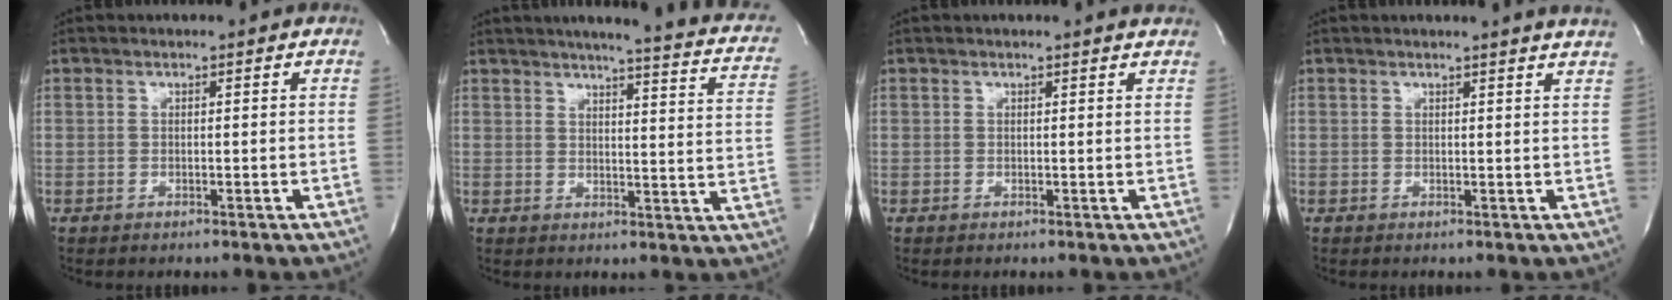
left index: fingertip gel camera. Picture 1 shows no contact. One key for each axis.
{"total": 17.8, "fx": 14.3, "fy": 2.1, "fz": 10.5, "tx": -0.136, "ty": -0.021, "tz": 0.148}
{"total": 1.7, "fx": 1.7, "fy": -0.2, "fz": 0.3, "tx": -0.012, "ty": -0.012, "tz": 0.006}
{"total": 4.4, "fx": 4.1, "fy": -0.8, "fz": 1.4, "tx": -0.018, "ty": -0.010, "tz": 0.024}